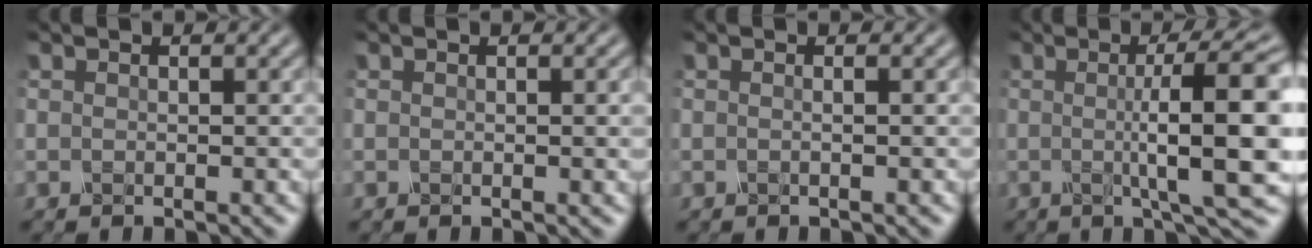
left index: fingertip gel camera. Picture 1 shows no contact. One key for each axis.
{"total": 1.2, "fx": 0.1, "fy": 0.3, "fz": 1.1, "tx": -0.012, "ty": 0.003, "tz": 0.000}
{"total": 1.2, "fx": 0.0, "fy": 0.5, "fz": 1.0, "tx": -0.008, "ty": -0.003, "tz": -0.019}
{"total": 11.3, "fx": 0.4, "fy": 2.3, "fz": 11.1, "tx": -0.134, "ty": 0.011, "tz": 0.004}